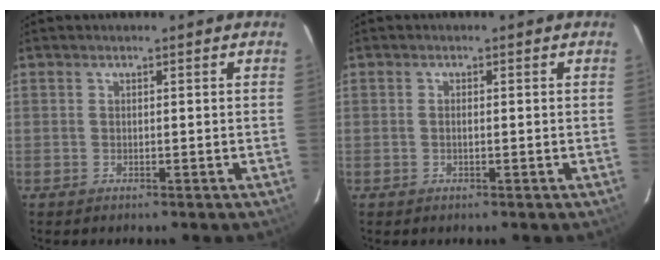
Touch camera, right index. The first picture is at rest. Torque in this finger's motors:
{"motor_torque": [-0.20, 0.07, -0.08, 0.00]}